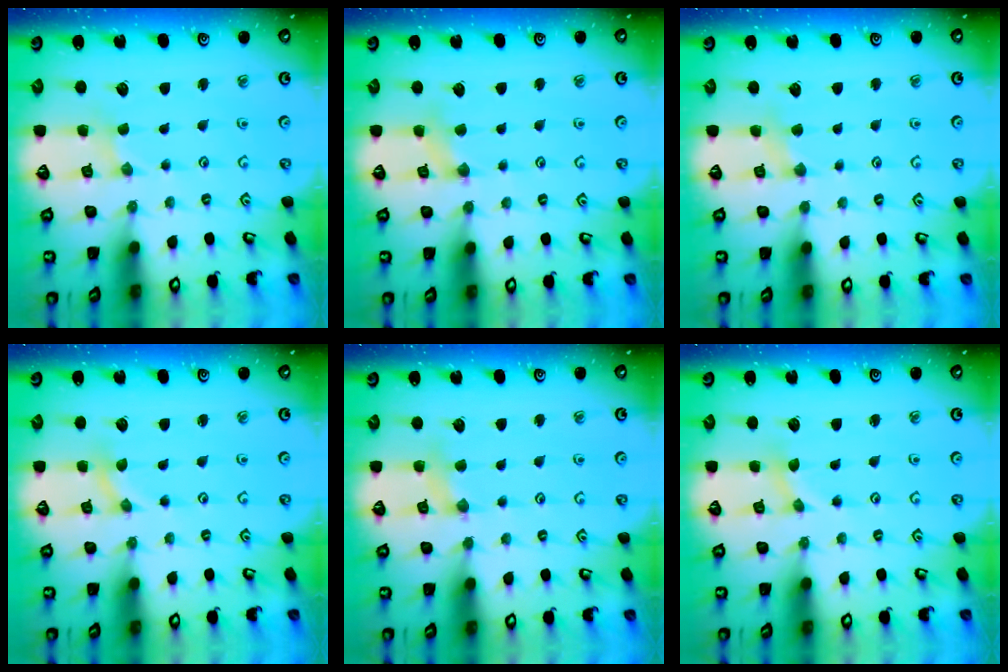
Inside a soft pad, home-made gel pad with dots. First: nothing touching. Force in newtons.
{"total": 2.8, "press": 2.7, "slide": 0.6}
{"total": 2.8, "press": 2.7, "slide": 0.5}
{"total": 0.0}
{"total": 3.8, "press": 3.8, "slide": 0.5}
{"total": 0.7, "press": 0.7, "slide": 0.1}